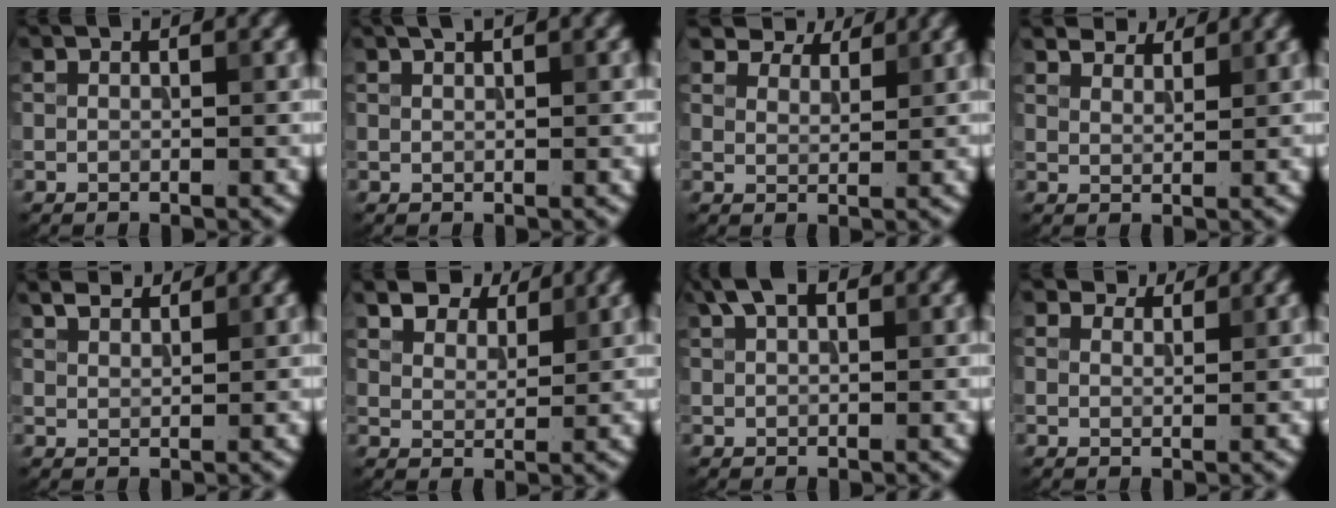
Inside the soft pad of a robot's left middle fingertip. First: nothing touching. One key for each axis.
{"total": 0.9, "fx": 0.7, "fy": 0.2, "fz": 0.6, "tx": -0.007, "ty": 0.002, "tz": 0.011}
{"total": 5.1, "fx": 4.6, "fy": 1.7, "fz": 1.4, "tx": -0.038, "ty": -0.010, "tz": 0.090}
{"total": 3.9, "fx": 3.7, "fy": 0.8, "fz": 0.9, "tx": -0.022, "ty": -0.001, "tz": 0.066}
{"total": 2.8, "fx": 2.5, "fy": 0.8, "fz": 1.1, "tx": -0.022, "ty": 0.004, "tz": 0.045}
{"total": 6.3, "fx": 5.4, "fy": 2.5, "fz": 2.3, "tx": -0.059, "ty": -0.002, "tz": 0.095}
{"total": 2.9, "fx": 1.8, "fy": 1.4, "fz": 1.8, "tx": -0.033, "ty": 0.008, "tz": 0.034}
{"total": 2.9, "fx": 2.6, "fy": 1.1, "fz": 0.6, "tx": -0.017, "ty": -0.005, "tz": 0.044}